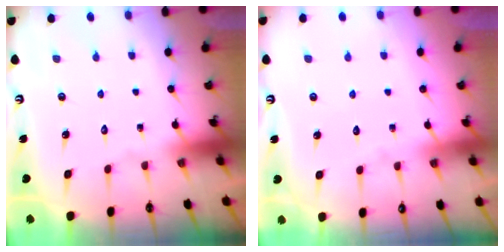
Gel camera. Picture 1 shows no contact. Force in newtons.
{"total": 2.6, "press": 2.6, "slide": 0.2}